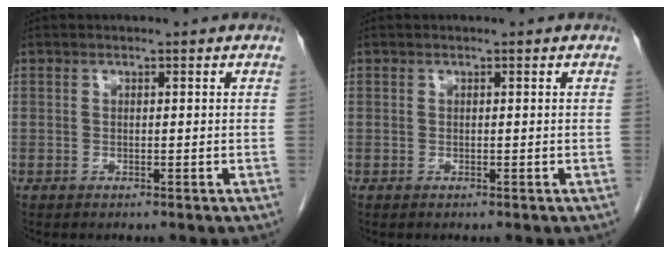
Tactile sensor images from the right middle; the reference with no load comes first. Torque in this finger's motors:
{"motor_torque": [-0.26, 0.00, -0.02, -0.01]}